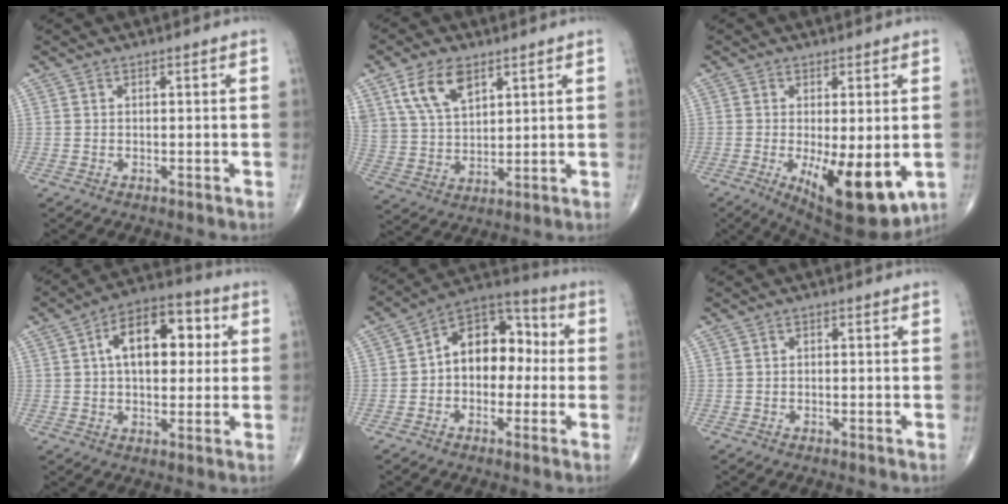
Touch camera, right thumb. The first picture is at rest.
{"total": 10.4, "force": [5.7, 5.8, 6.6], "torque": [-0.114, -0.018, 0.119]}
{"total": 13.4, "force": [-3.3, 4.9, 12.1], "torque": [-0.174, -0.028, -0.035]}
{"total": 14.5, "force": [3.1, 8.2, 11.6], "torque": [-0.149, 0.020, 0.042]}
{"total": 13.2, "force": [0.2, 9.0, 9.6], "torque": [-0.104, 0.046, -0.014]}
{"total": 0.5, "force": [0.0, 0.4, 0.4], "torque": [-0.003, 0.001, -0.003]}